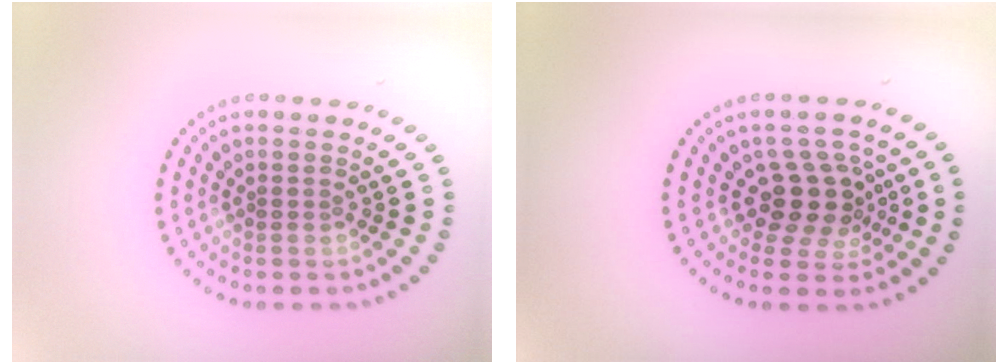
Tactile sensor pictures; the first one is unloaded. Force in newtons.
{"total": 3.9, "press": 3.1, "slide": 2.4}